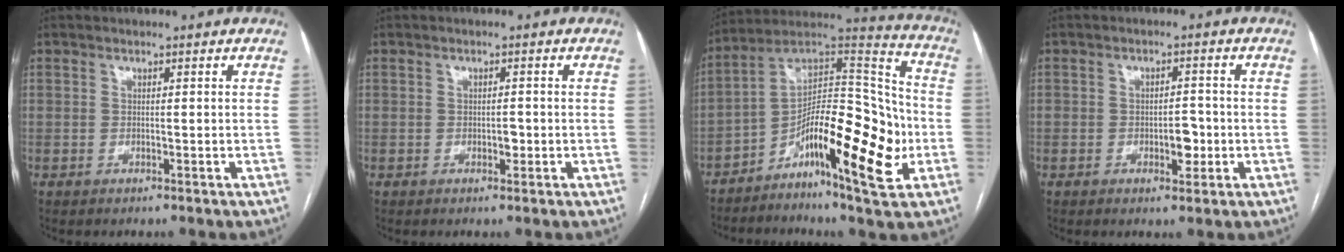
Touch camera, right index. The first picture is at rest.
{"total": 1.4, "force": [-0.4, 0.6, 1.1], "torque": [-0.018, 0.001, -0.005]}
{"total": 19.8, "force": [-6.4, 4.7, 18.2], "torque": [-0.303, 0.024, -0.101]}
{"total": 3.6, "force": [-1.0, 1.7, 3.0], "torque": [-0.040, 0.005, -0.010]}